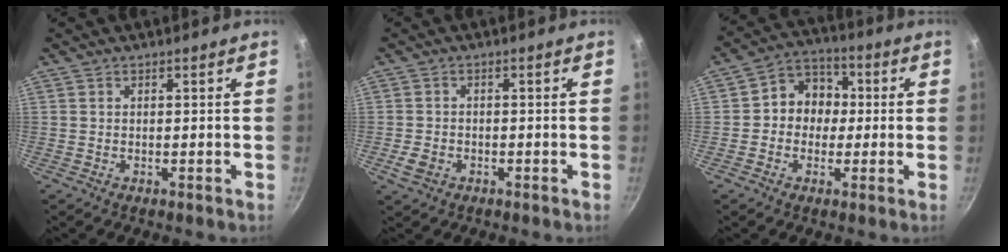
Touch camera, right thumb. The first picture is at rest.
{"total": 3.3, "force": [-1.4, 2.4, 1.8], "torque": [-0.034, 0.011, -0.025]}
{"total": 8.9, "force": [0.1, 7.8, 4.2], "torque": [-0.017, 0.023, -0.017]}